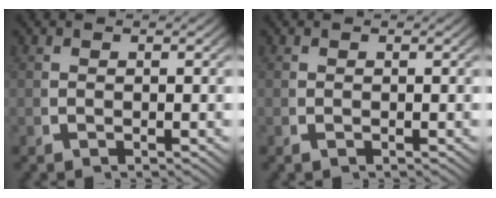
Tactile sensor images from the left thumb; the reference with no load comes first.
{"total": 0.0}